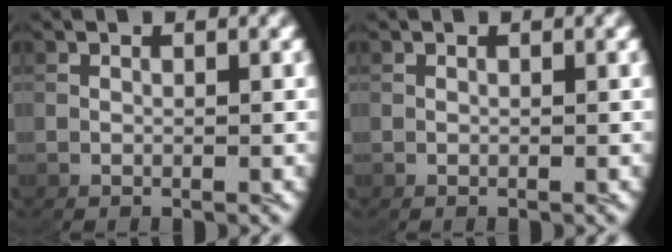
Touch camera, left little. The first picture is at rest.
{"total": 0.0}